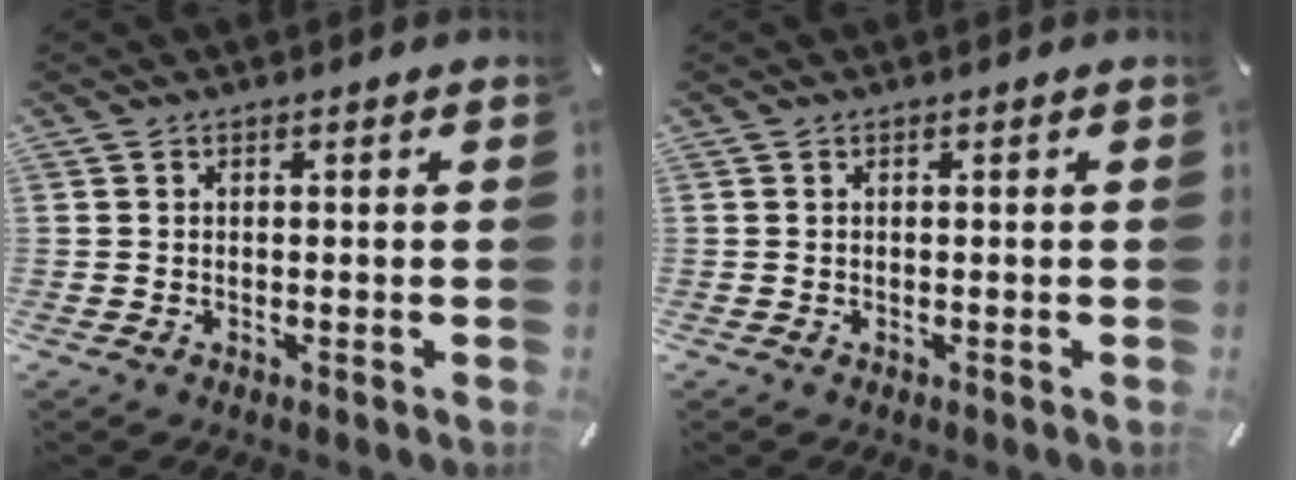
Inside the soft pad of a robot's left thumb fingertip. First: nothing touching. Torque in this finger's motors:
{"motor_torque": [-0.05, -0.05, -0.02, 0.05, 0.00]}